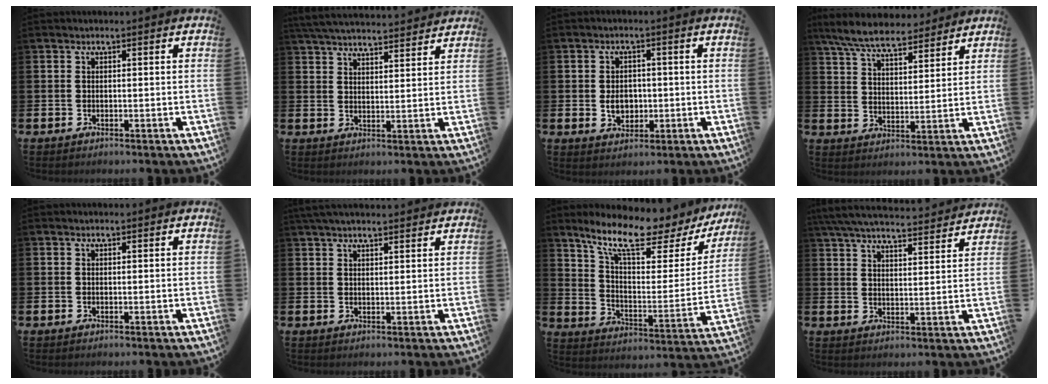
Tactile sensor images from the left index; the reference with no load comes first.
{"total": 5.1, "force": [5.1, 0.4, 0.7], "torque": [-0.023, -0.028, 0.090]}
{"total": 3.3, "force": [-0.2, 2.7, 1.9], "torque": [-0.026, 0.002, -0.012]}
{"total": 7.8, "force": [7.1, 1.7, 2.6], "torque": [-0.081, -0.028, 0.128]}
{"total": 0.0}
{"total": 3.4, "force": [3.2, 0.4, 1.1], "torque": [-0.022, -0.007, 0.058]}
{"total": 11.2, "force": [9.3, 2.6, 5.8], "torque": [-0.135, -0.056, 0.156]}
{"total": 6.8, "force": [6.5, 0.8, 1.8], "torque": [-0.050, -0.046, 0.114]}